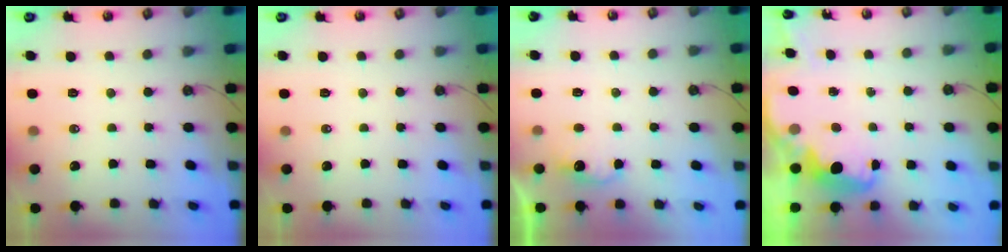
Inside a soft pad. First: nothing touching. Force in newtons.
{"total": 0.0}
{"total": 4.8, "press": 4.7, "slide": 1.0}
{"total": 2.5, "press": 2.5, "slide": 0.4}